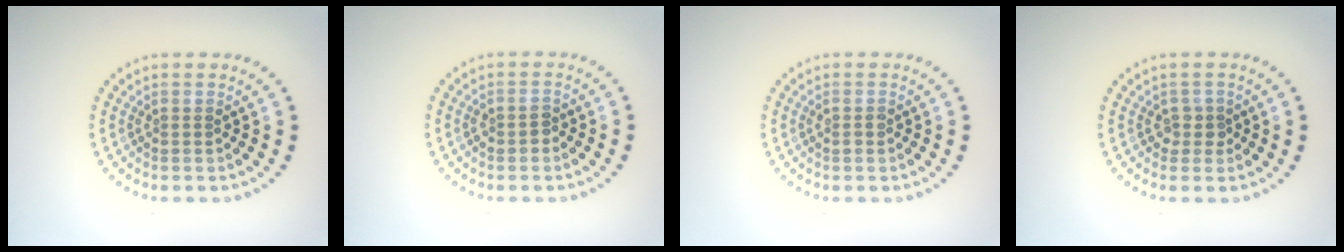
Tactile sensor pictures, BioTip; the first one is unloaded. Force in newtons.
{"total": 1.1, "press": 1.0, "slide": 0.2}
{"total": 0.8, "press": 0.7, "slide": 0.3}
{"total": 1.4, "press": 1.1, "slide": 0.8}